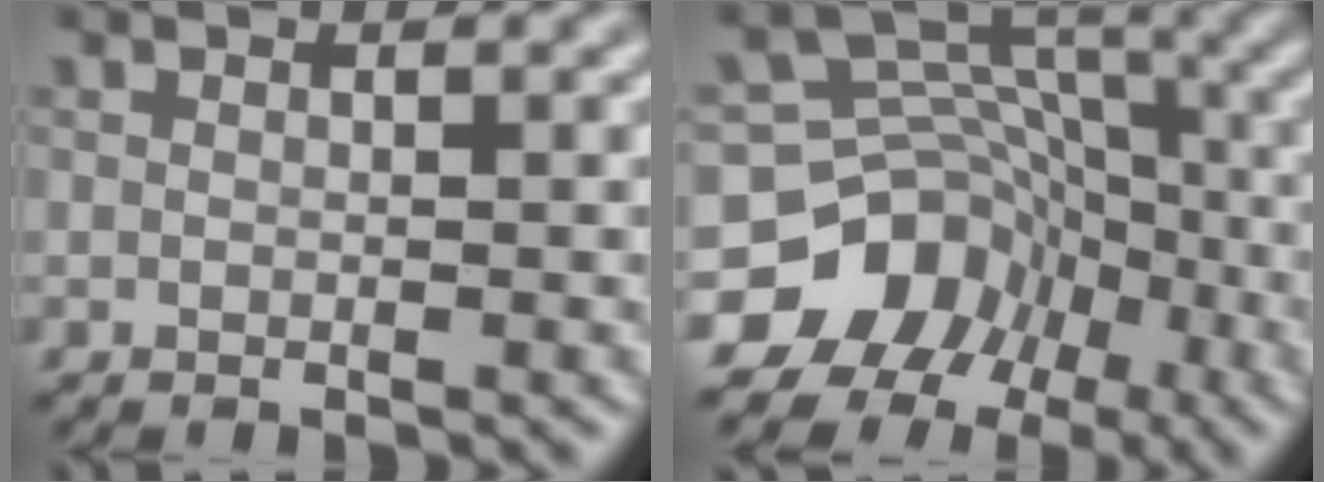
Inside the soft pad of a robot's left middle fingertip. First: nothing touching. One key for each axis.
{"total": 11.1, "fx": -6.2, "fy": 8.9, "fz": 2.5, "tx": -0.039, "ty": 0.008, "tz": -0.115}